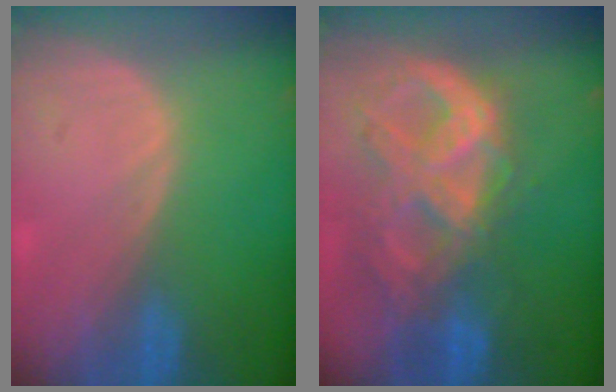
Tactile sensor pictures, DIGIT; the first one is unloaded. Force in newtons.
{"total": 10.8, "press": 9.1, "slide": 5.7}